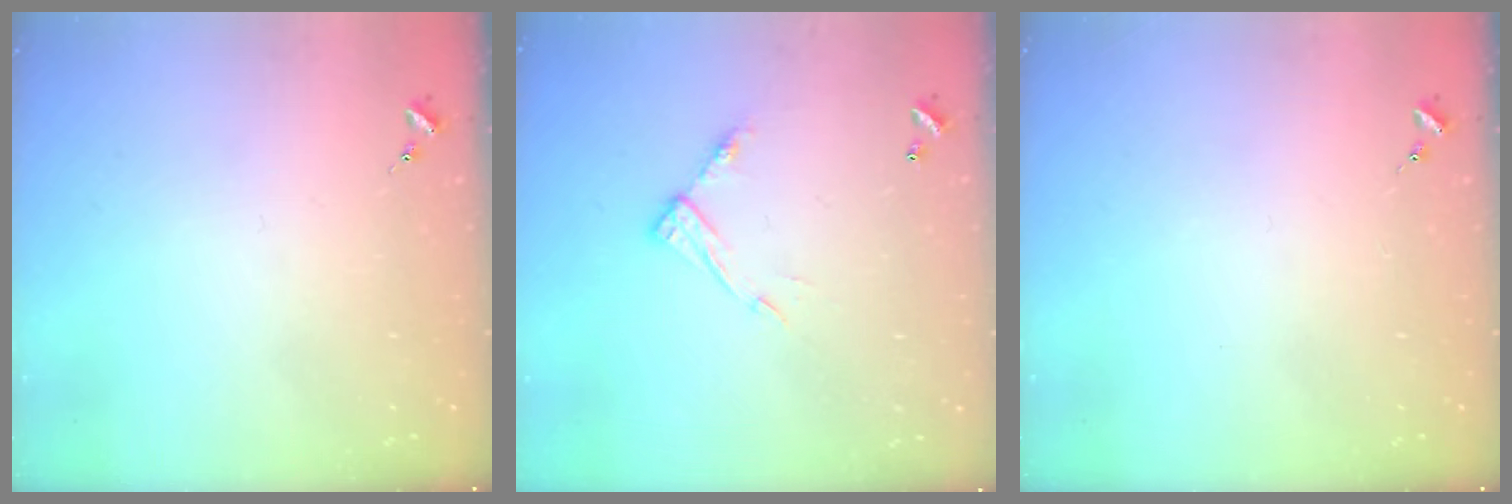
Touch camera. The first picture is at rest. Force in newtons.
{"total": 9.4, "press": 9.4, "slide": 0.5}
{"total": 0.0}